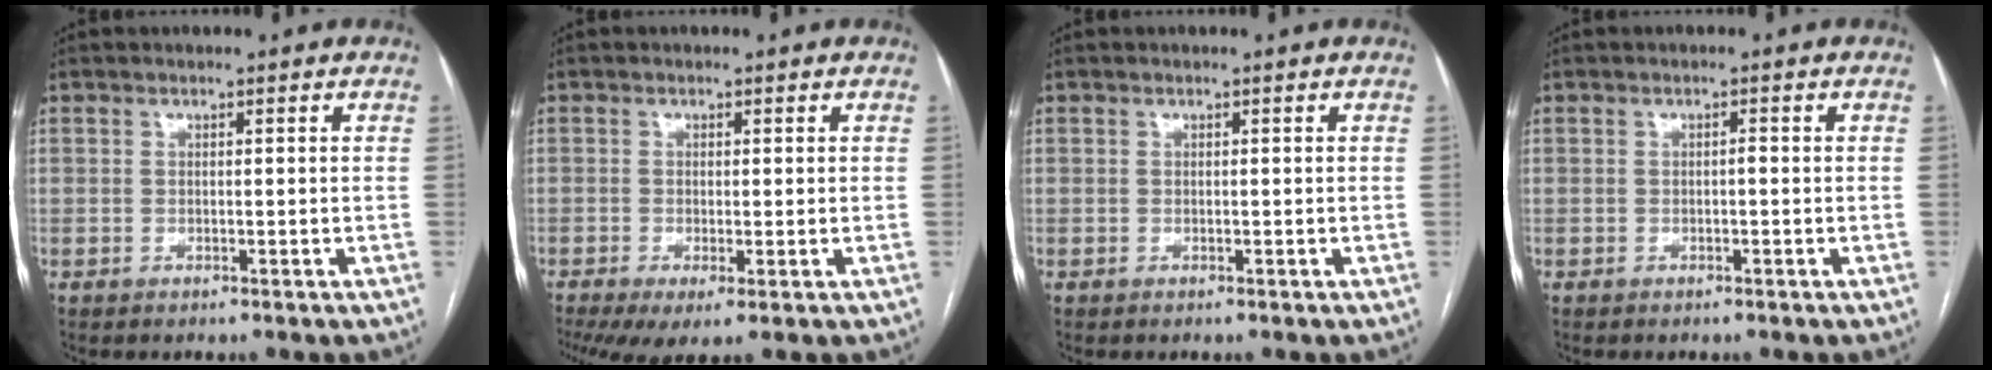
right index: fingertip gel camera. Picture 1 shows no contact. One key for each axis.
{"total": 5.4, "fx": -2.5, "fy": 1.5, "fz": 4.5, "tx": -0.074, "ty": -0.016, "tz": -0.042}
{"total": 0.0}
{"total": 0.8, "fx": -0.1, "fy": 0.1, "fz": 0.7, "tx": -0.012, "ty": 0.002, "tz": -0.002}